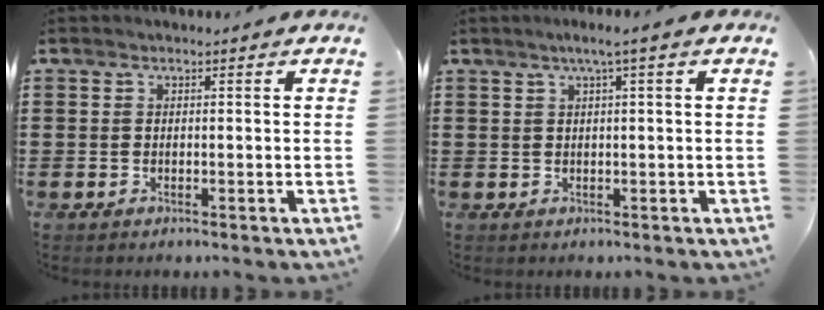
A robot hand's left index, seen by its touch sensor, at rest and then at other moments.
{"total": 2.2, "force": [0.9, -0.2, 2.0], "torque": [-0.038, -0.001, 0.014]}